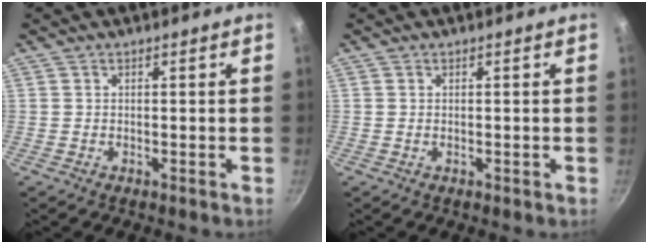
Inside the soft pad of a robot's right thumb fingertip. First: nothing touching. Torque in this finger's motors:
{"motor_torque": [-0.43, 0.02, -0.16, 0.04, 0.00]}